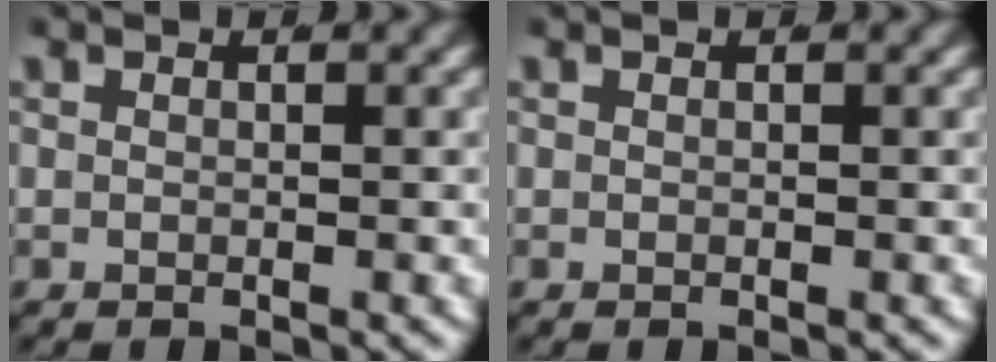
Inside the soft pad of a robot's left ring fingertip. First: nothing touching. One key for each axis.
{"total": 0.0}